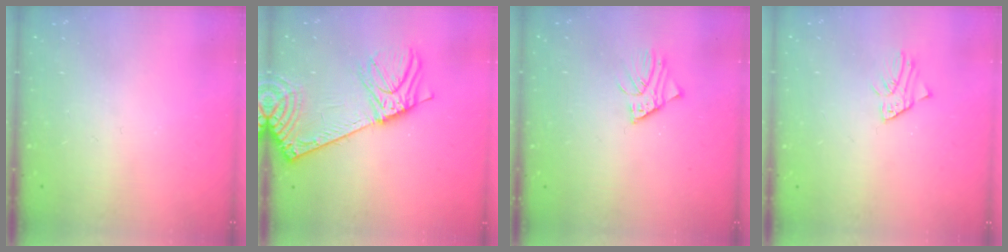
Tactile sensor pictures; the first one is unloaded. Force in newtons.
{"total": 18.3, "press": 17.8, "slide": 4.3}
{"total": 2.2, "press": 2.2, "slide": 0.1}
{"total": 2.1, "press": 2.1, "slide": 0.2}